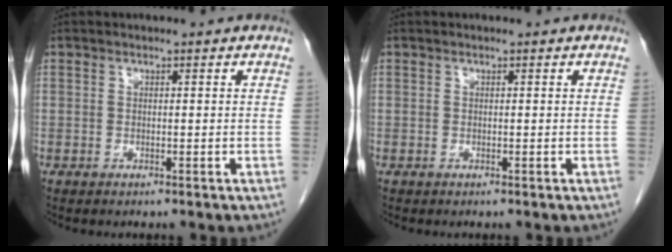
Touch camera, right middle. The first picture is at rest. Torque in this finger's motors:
{"motor_torque": [-0.17, -0.17, 0.00, 0.00]}